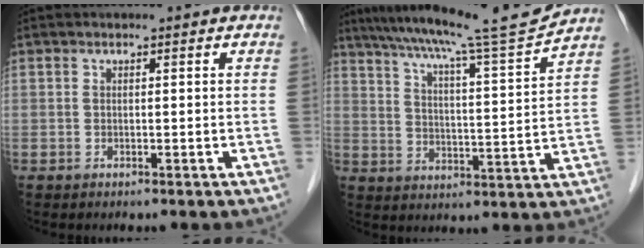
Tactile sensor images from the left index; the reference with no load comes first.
{"total": 14.5, "force": [13.0, -2.0, 6.2], "torque": [-0.107, -0.027, 0.190]}